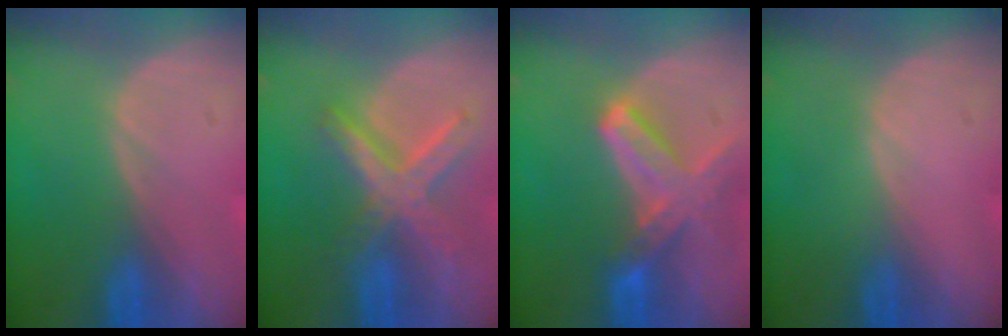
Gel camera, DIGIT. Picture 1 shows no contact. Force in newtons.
{"total": 8.1, "press": 7.0, "slide": 4.1}
{"total": 7.8, "press": 6.9, "slide": 3.6}
{"total": 0.0}